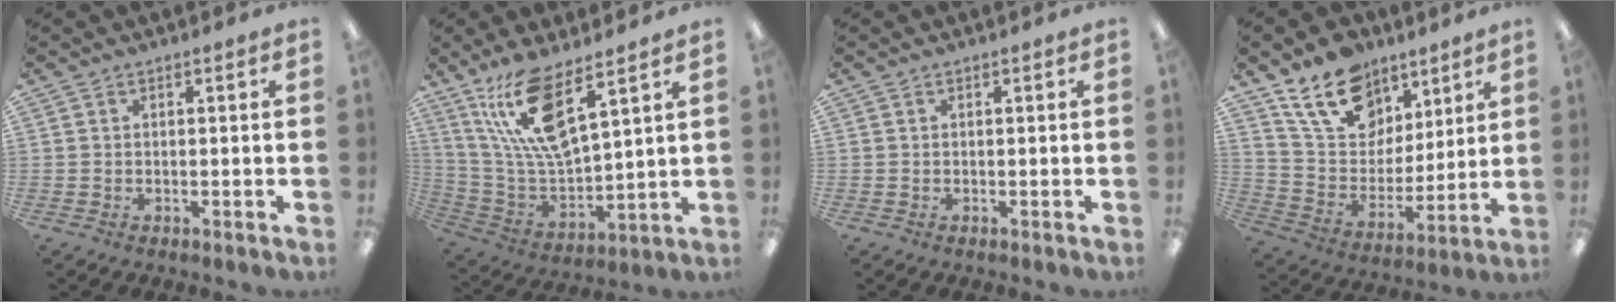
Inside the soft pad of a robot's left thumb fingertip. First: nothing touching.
{"total": 15.1, "force": [10.0, 4.4, 10.4], "torque": [-0.230, -0.052, 0.175]}
{"total": 0.0}
{"total": 18.0, "force": [11.6, 11.7, 7.2], "torque": [-0.135, -0.056, 0.220]}